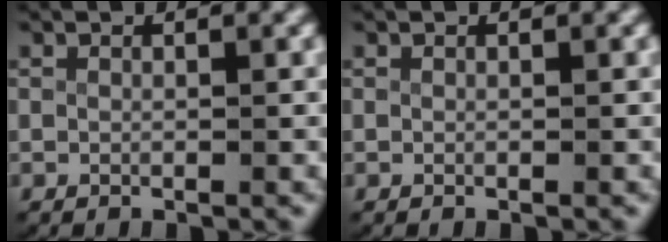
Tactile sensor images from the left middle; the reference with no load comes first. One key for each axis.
{"total": 0.0}